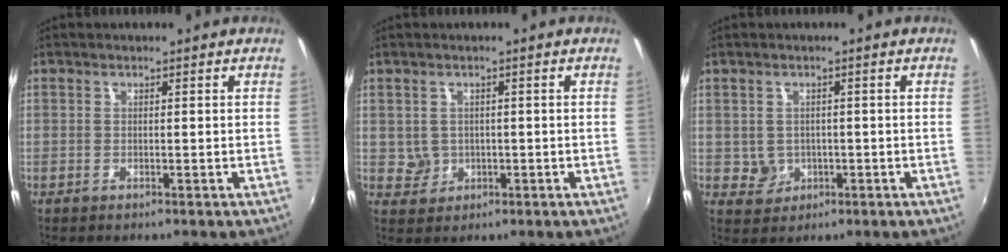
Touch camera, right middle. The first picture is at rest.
{"total": 2.9, "force": [0.1, 2.8, 0.6], "torque": [-0.008, 0.003, 0.006]}
{"total": 3.3, "force": [-0.3, 3.2, 0.8], "torque": [-0.017, 0.003, 0.004]}